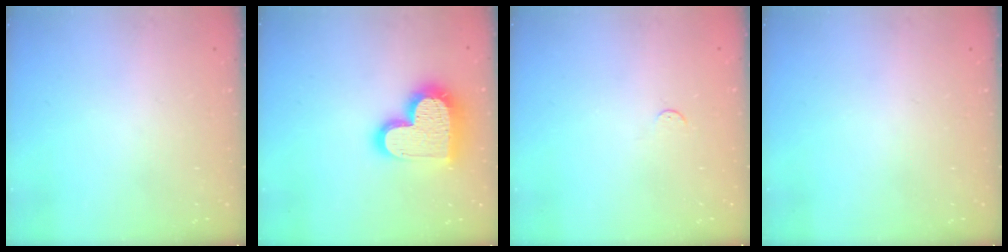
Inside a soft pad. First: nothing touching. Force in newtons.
{"total": 19.5, "press": 19.5, "slide": 1.5}
{"total": 2.9, "press": 2.9, "slide": 0.4}
{"total": 0.0}